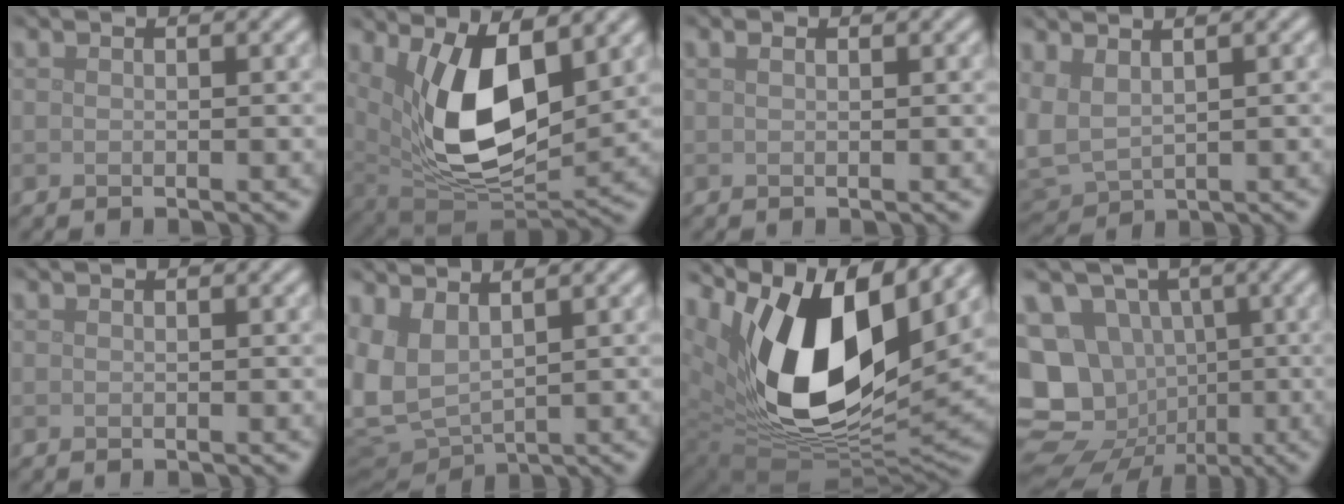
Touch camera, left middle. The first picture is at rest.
{"total": 10.3, "force": [2.9, 4.7, 8.7], "torque": [-0.156, -0.017, 0.054]}
{"total": 0.6, "force": [0.4, 0.2, 0.4], "torque": [-0.010, 0.004, 0.007]}
{"total": 3.1, "force": [1.3, 1.5, 2.4], "torque": [-0.072, 0.001, 0.028]}
{"total": 0.0}
{"total": 5.6, "force": [1.5, 3.0, 4.5], "torque": [-0.116, -0.001, 0.031]}
{"total": 14.3, "force": [5.1, 7.7, 10.9], "torque": [-0.195, -0.010, 0.099]}
{"total": 18.3, "force": [-4.2, 16.7, 6.4], "torque": [-0.150, -0.008, -0.097]}